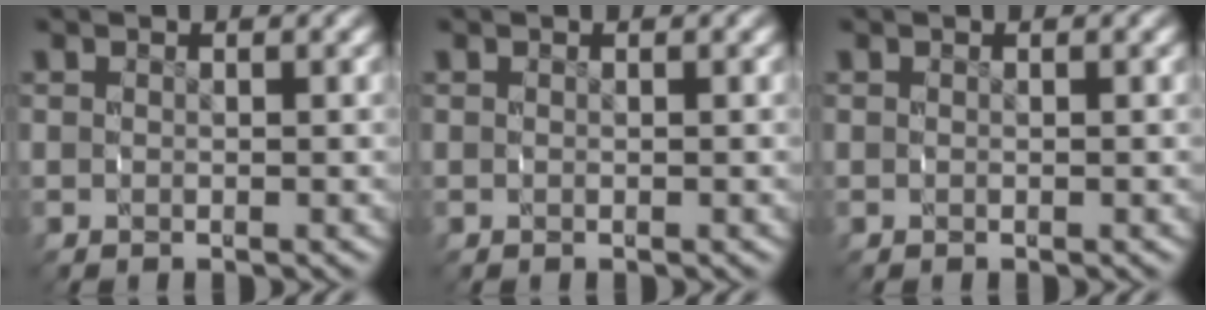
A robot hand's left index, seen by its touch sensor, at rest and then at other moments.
{"total": 0.0}
{"total": 0.0}